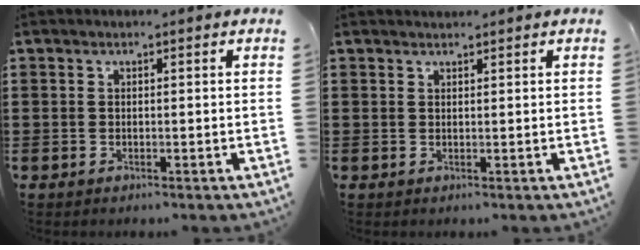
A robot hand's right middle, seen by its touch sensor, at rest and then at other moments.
{"total": 0.0}